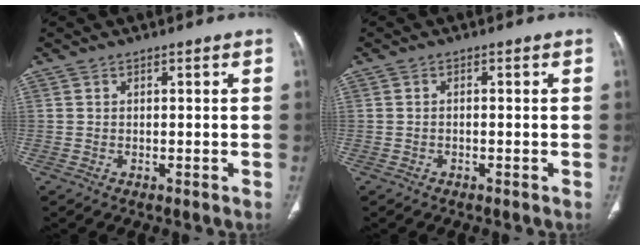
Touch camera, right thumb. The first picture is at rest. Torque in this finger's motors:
{"motor_torque": [-0.16, 0.27, -0.29, 0.16, 0.04]}